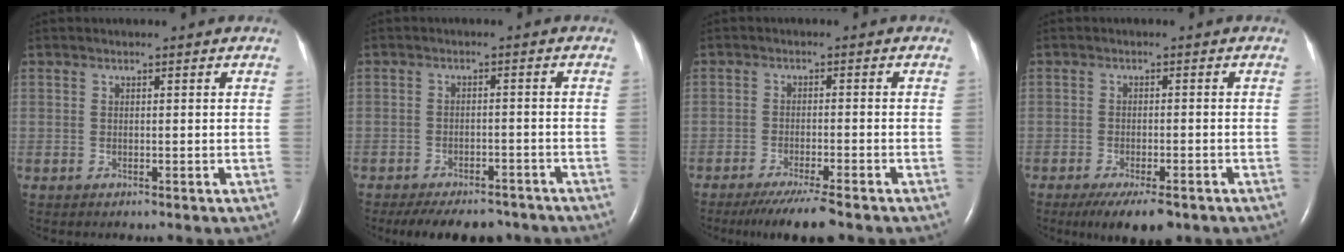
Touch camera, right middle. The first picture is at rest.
{"total": 12.0, "force": [-10.1, 4.7, 4.6], "torque": [-0.078, 0.000, -0.129]}
{"total": 7.0, "force": [-5.6, 0.1, 4.3], "torque": [-0.070, -0.018, -0.091]}
{"total": 7.7, "force": [-5.5, 2.0, 5.0], "torque": [-0.074, -0.015, -0.082]}